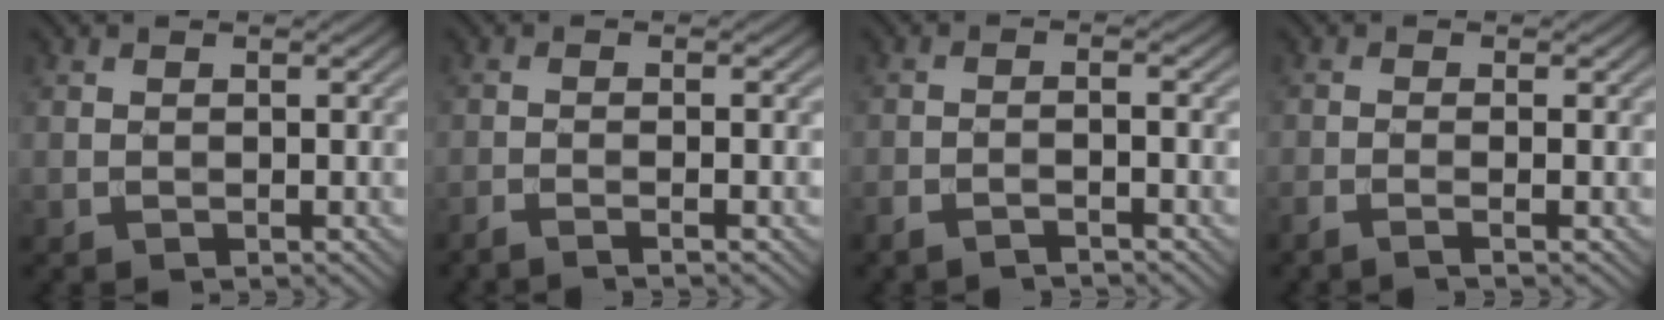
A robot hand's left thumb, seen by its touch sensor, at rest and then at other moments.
{"total": 2.6, "force": [-1.4, 0.3, 2.1], "torque": [-0.024, 0.003, -0.042]}
{"total": 2.7, "force": [-2.3, 0.2, 1.5], "torque": [-0.025, 0.000, -0.051]}
{"total": 1.9, "force": [-1.0, 0.1, 1.6], "torque": [-0.021, 0.001, -0.033]}